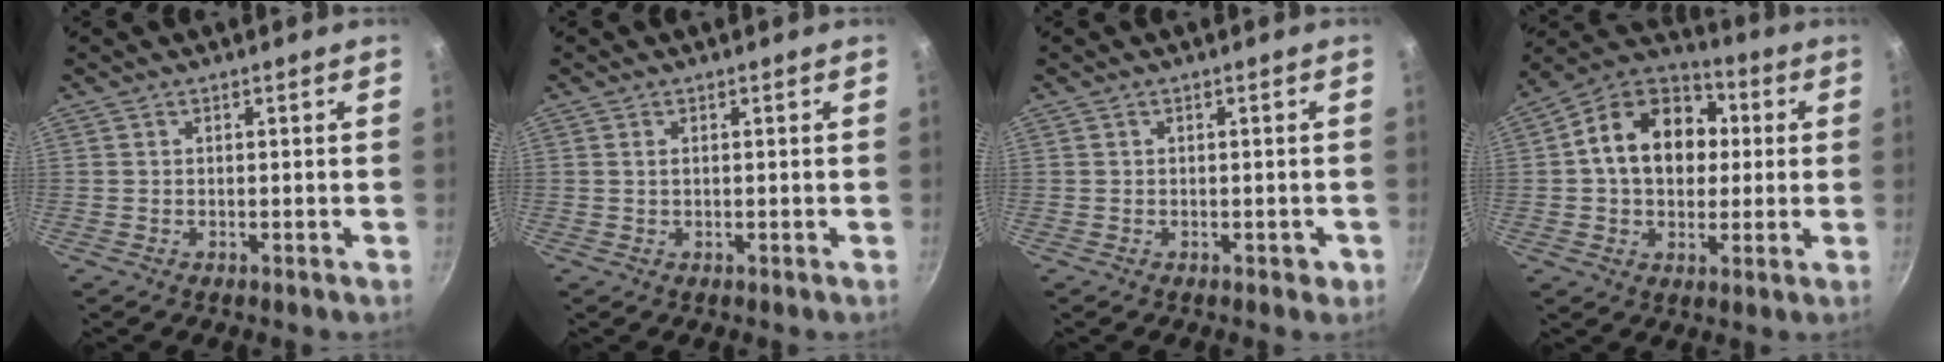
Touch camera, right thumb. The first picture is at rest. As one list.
[{"total": 0.7, "force": [0.2, 0.3, 0.6], "torque": [-0.011, 0.001, 0.003]}, {"total": 1.6, "force": [-0.5, 1.1, 1.0], "torque": [0.001, 0.010, -0.002]}, {"total": 16.9, "force": [2.2, 12.7, 10.9], "torque": [-0.150, 0.027, 0.018]}]